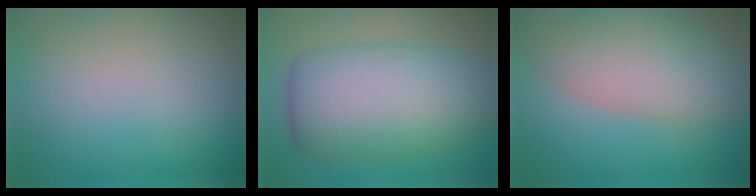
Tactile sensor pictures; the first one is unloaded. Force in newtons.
{"total": 10.0, "press": 10.0, "slide": 0.1}
{"total": 8.3, "press": 8.3, "slide": 0.3}